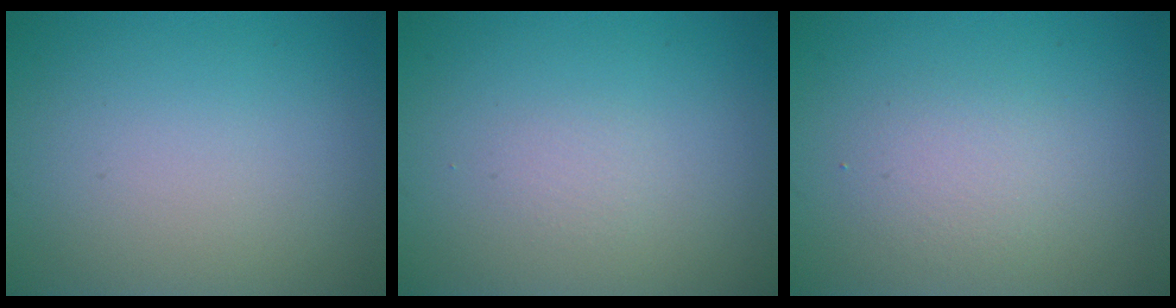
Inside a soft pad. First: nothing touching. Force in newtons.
{"total": 0.7, "press": 0.7, "slide": 0.1}
{"total": 2.0, "press": 2.0, "slide": 0.2}